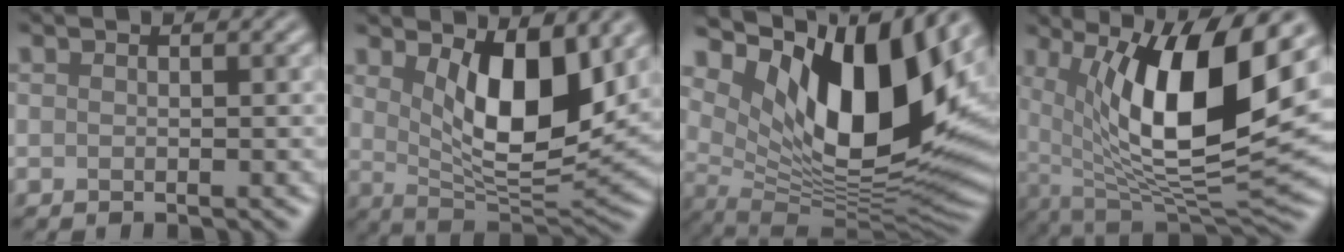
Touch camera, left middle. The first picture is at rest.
{"total": 8.6, "force": [2.8, 3.5, 7.3], "torque": [-0.122, -0.024, 0.051]}
{"total": 14.8, "force": [5.4, 7.0, 11.9], "torque": [-0.190, -0.007, 0.098]}
{"total": 13.2, "force": [3.8, 4.3, 11.9], "torque": [-0.190, -0.008, 0.068]}